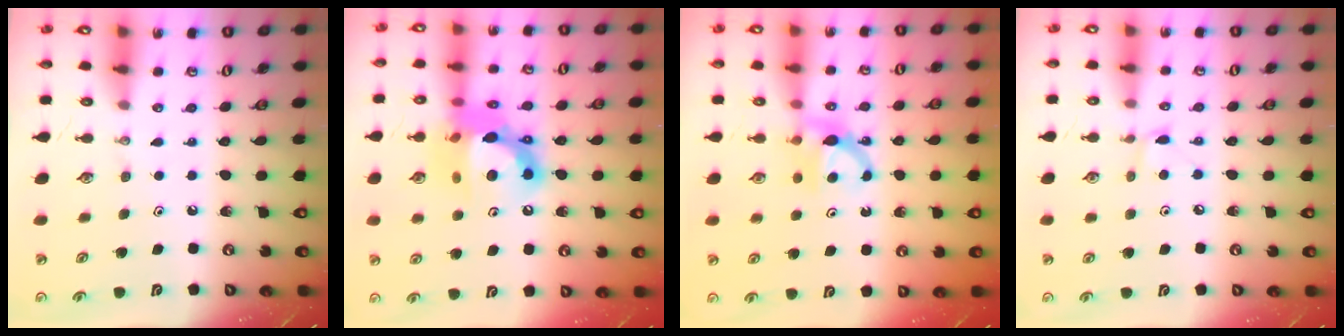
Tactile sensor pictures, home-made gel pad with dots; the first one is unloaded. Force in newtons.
{"total": 18.9, "press": 18.8, "slide": 1.2}
{"total": 7.1, "press": 7.1, "slide": 0.3}
{"total": 5.0, "press": 5.0, "slide": 0.6}